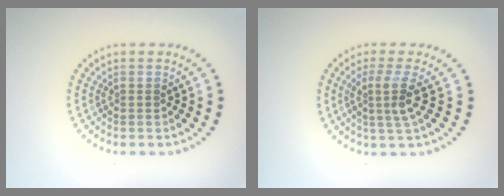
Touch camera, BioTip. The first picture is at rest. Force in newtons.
{"total": 2.7, "press": 2.0, "slide": 1.9}